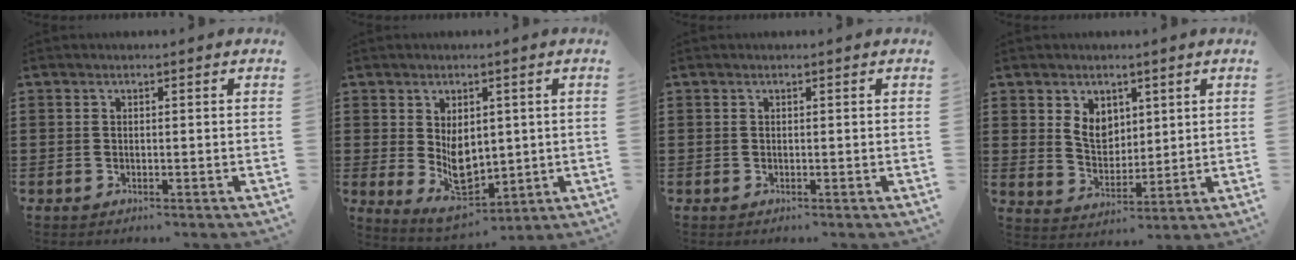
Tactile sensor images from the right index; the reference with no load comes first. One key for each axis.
{"total": 6.8, "fx": -0.1, "fy": 4.9, "fz": 4.8, "tx": -0.075, "ty": 0.003, "tz": -0.001}
{"total": 0.0}
{"total": 5.4, "fx": 2.3, "fy": 4.2, "fz": 2.5, "tx": -0.057, "ty": 0.011, "tz": 0.041}